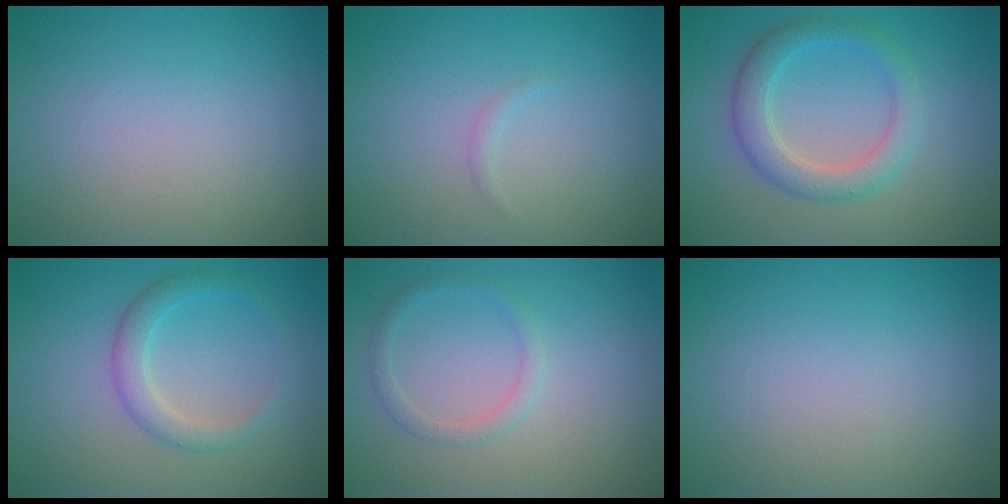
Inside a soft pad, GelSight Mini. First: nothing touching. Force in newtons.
{"total": 0.6, "press": 0.6, "slide": 0.1}
{"total": 3.7, "press": 3.7, "slide": 0.0}
{"total": 2.6, "press": 2.6, "slide": 0.1}
{"total": 1.3, "press": 1.3, "slide": 0.1}
{"total": 0.0}